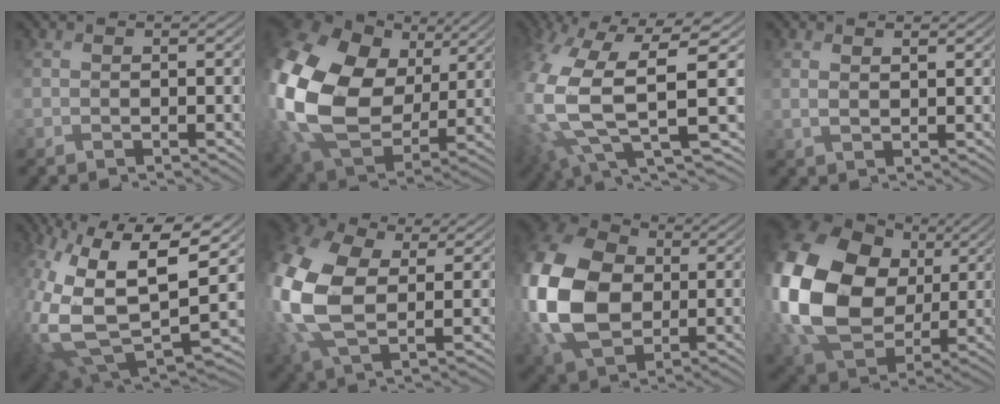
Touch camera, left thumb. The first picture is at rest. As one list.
[{"total": 21.9, "force": [4.0, 16.4, 14.0], "torque": [-0.387, -0.026, 0.116]}, {"total": 13.5, "force": [-1.3, 6.8, 11.6], "torque": [-0.309, -0.044, 0.011]}, {"total": 1.8, "force": [1.3, 0.5, 1.2], "torque": [-0.024, -0.001, 0.029]}, {"total": 17.5, "force": [-1.1, 10.5, 13.9], "torque": [-0.328, -0.067, 0.022]}, {"total": 16.3, "force": [1.3, 10.6, 12.4], "torque": [-0.352, -0.027, 0.037]}, {"total": 18.2, "force": [0.4, 13.4, 12.3], "torque": [-0.347, -0.020, 0.019]}, {"total": 21.9, "force": [3.7, 16.7, 13.7], "torque": [-0.394, -0.010, 0.096]}]